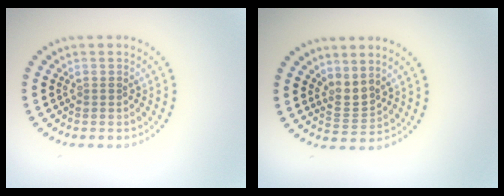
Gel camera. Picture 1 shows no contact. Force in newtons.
{"total": 1.9, "press": 1.4, "slide": 1.4}